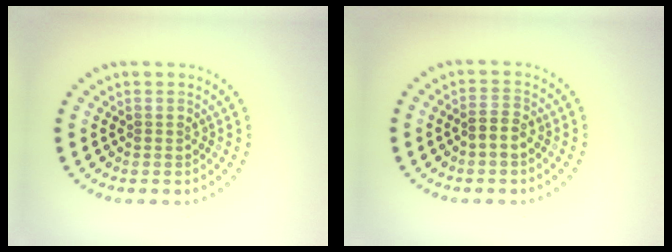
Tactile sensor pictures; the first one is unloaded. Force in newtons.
{"total": 1.7, "press": 1.6, "slide": 0.5}